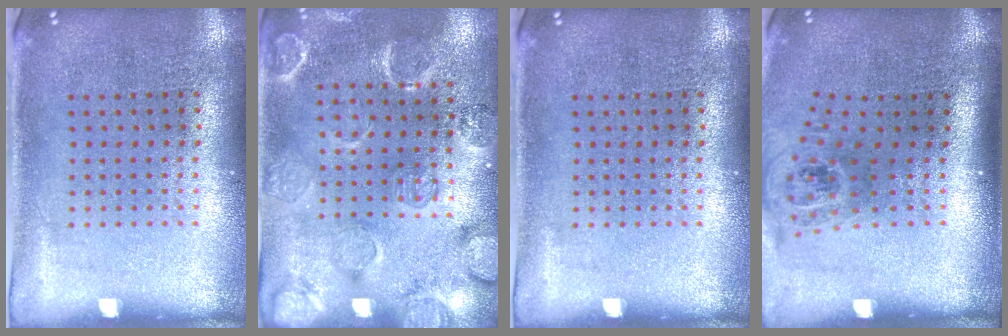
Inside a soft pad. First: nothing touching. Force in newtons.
{"total": 2.5, "press": 2.2, "slide": 1.1}
{"total": 0.0}
{"total": 1.7, "press": 1.2, "slide": 1.2}